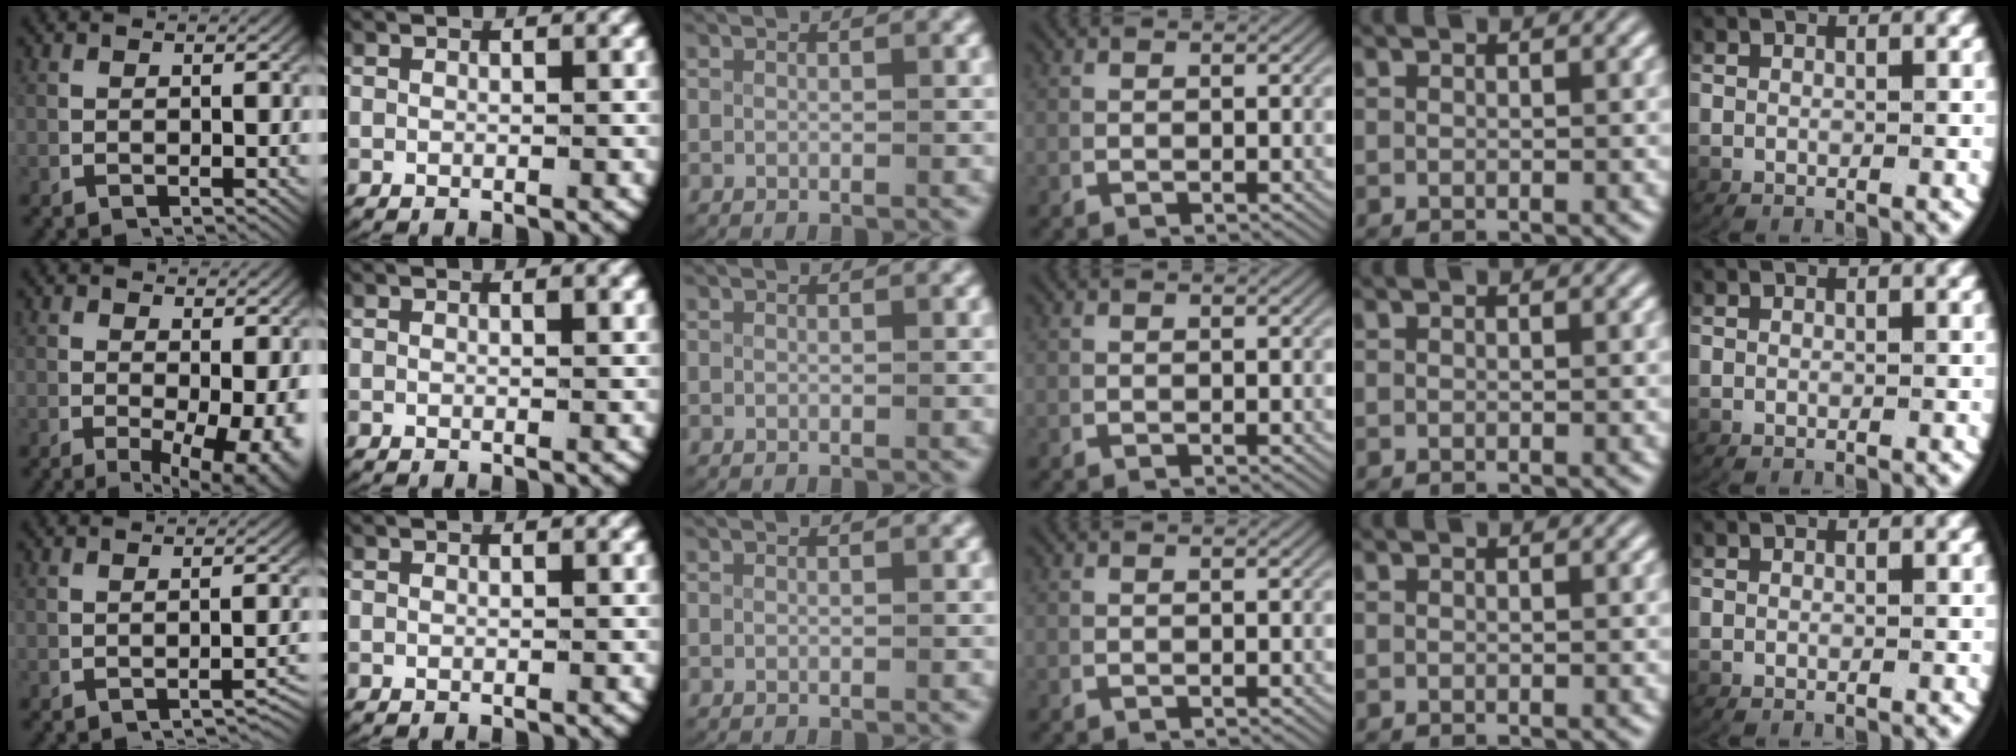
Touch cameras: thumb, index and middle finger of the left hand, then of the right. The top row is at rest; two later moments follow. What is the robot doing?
{"motion": "lift_and_place", "object": "map"}